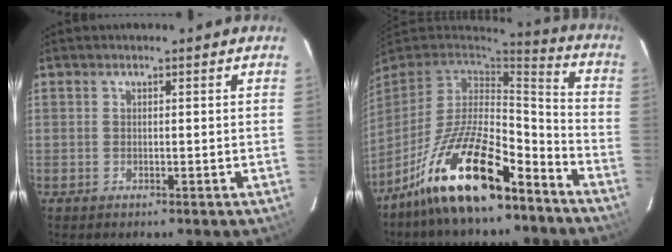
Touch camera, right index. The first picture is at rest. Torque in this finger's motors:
{"motor_torque": [1.36, -0.77, 1.05, 0.21]}